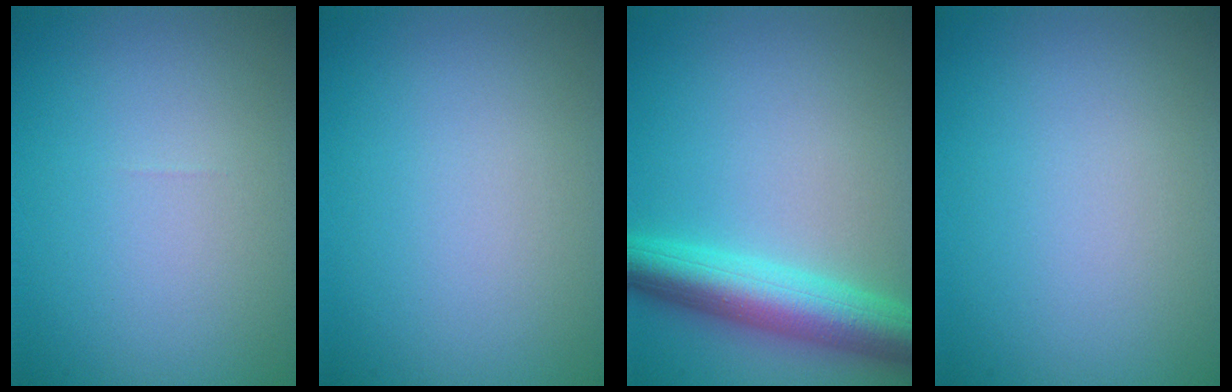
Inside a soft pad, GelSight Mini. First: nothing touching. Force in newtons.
{"total": 0.0}
{"total": 6.7, "press": 6.7, "slide": 0.3}
{"total": 0.0}